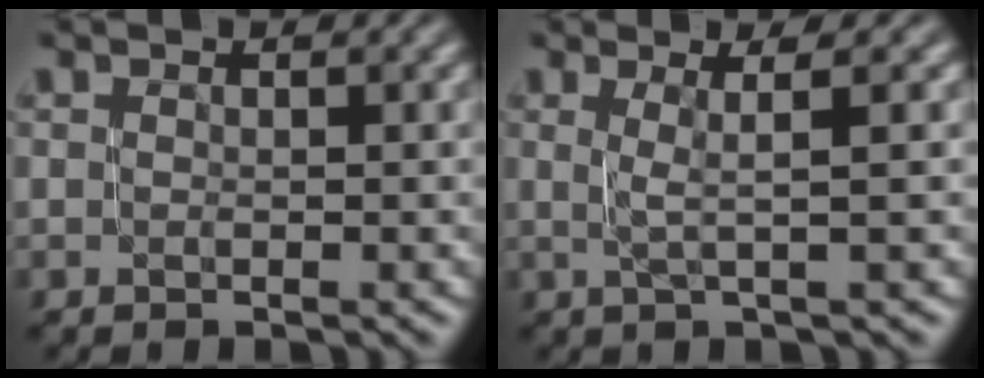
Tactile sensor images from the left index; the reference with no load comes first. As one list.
[{"total": 2.5, "force": [0.6, 0.3, 2.4], "torque": [-0.041, 0.009, 0.010]}]